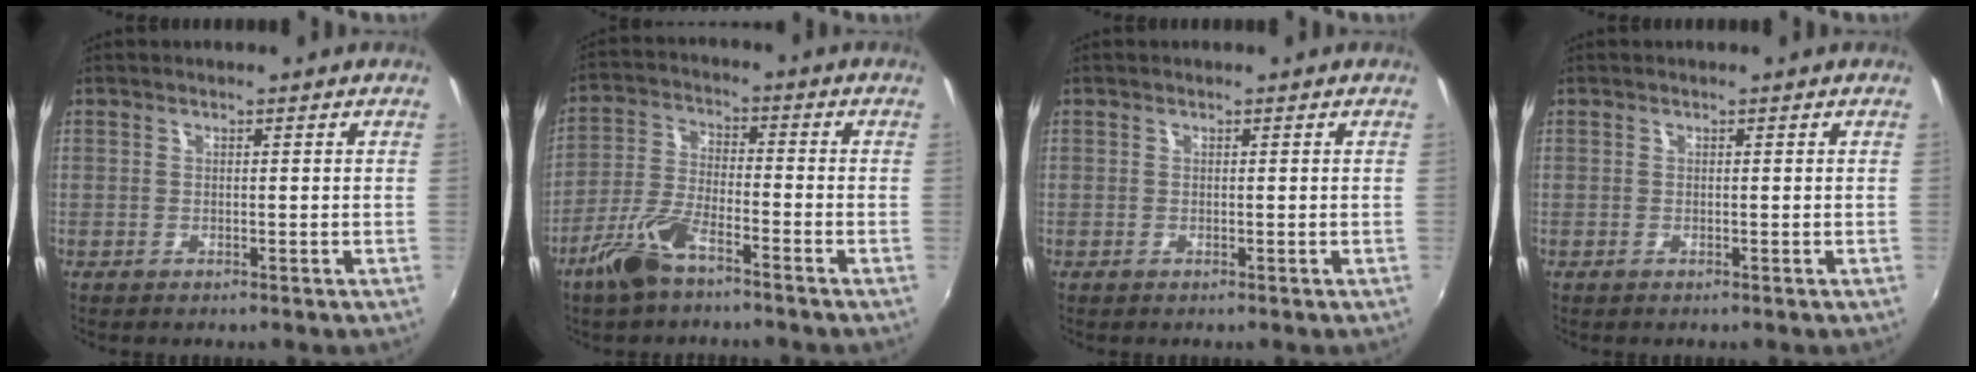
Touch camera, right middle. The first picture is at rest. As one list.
[{"total": 8.8, "force": [-5.9, 2.6, 5.9], "torque": [-0.130, -0.004, -0.116]}, {"total": 0.0}, {"total": 0.0}]